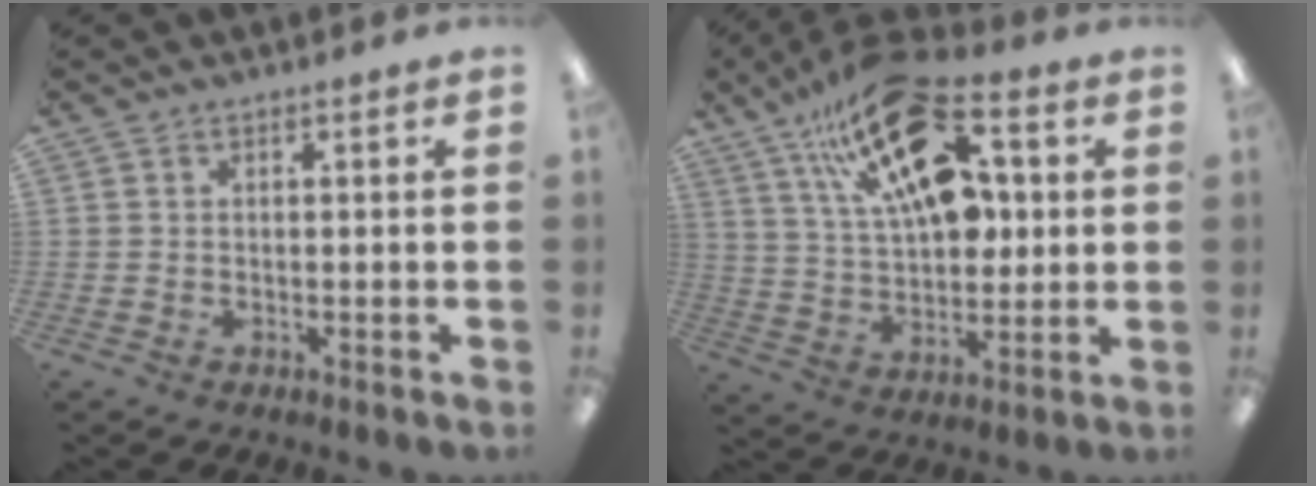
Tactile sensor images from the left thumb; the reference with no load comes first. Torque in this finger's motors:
{"motor_torque": [1.53, 2.25, 1.40, -1.37, 0.43]}